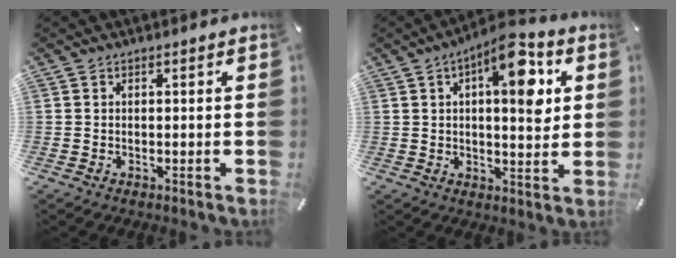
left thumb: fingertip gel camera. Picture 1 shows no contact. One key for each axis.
{"total": 12.9, "fx": 5.2, "fy": 4.9, "fz": 10.8, "tx": -0.152, "ty": -0.025, "tz": 0.081}